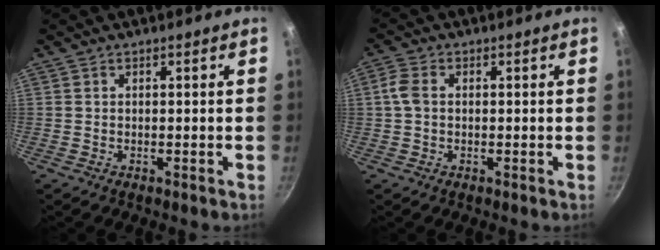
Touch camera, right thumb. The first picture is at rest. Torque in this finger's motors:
{"motor_torque": [-0.40, 0.51, 0.65, 0.10, 0.00]}